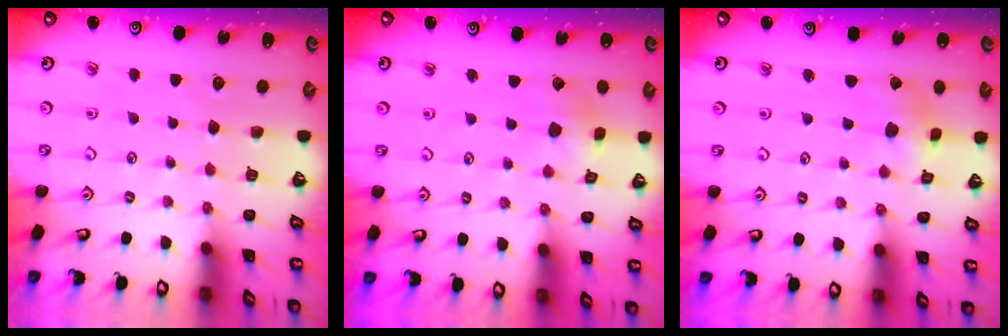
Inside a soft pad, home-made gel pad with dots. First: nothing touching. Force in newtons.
{"total": 3.7, "press": 3.7, "slide": 0.5}
{"total": 2.5, "press": 2.5, "slide": 0.4}